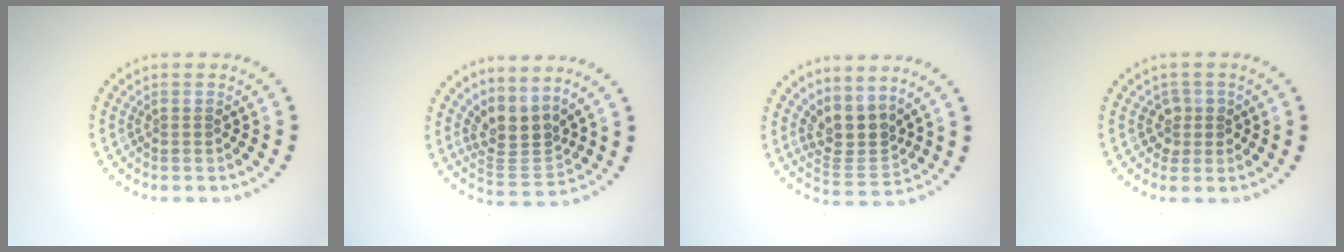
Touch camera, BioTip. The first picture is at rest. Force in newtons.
{"total": 3.3, "press": 2.4, "slide": 2.2}
{"total": 3.4, "press": 2.6, "slide": 2.3}
{"total": 1.3, "press": 1.1, "slide": 0.7}